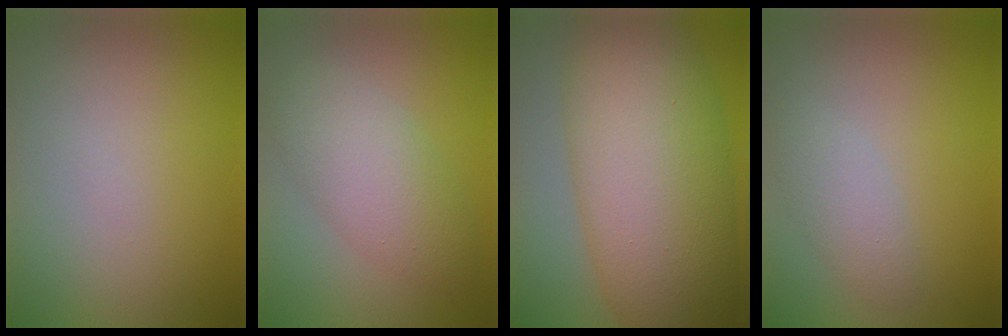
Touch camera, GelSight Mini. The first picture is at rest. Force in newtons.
{"total": 5.0, "press": 5.0, "slide": 0.2}
{"total": 13.4, "press": 13.4, "slide": 0.3}
{"total": 2.2, "press": 2.2, "slide": 0.0}